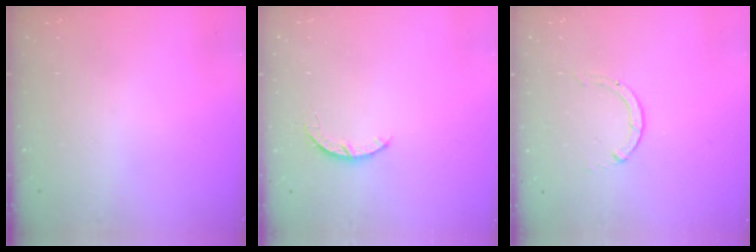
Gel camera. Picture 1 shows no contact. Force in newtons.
{"total": 3.3, "press": 3.3, "slide": 0.5}
{"total": 0.0}